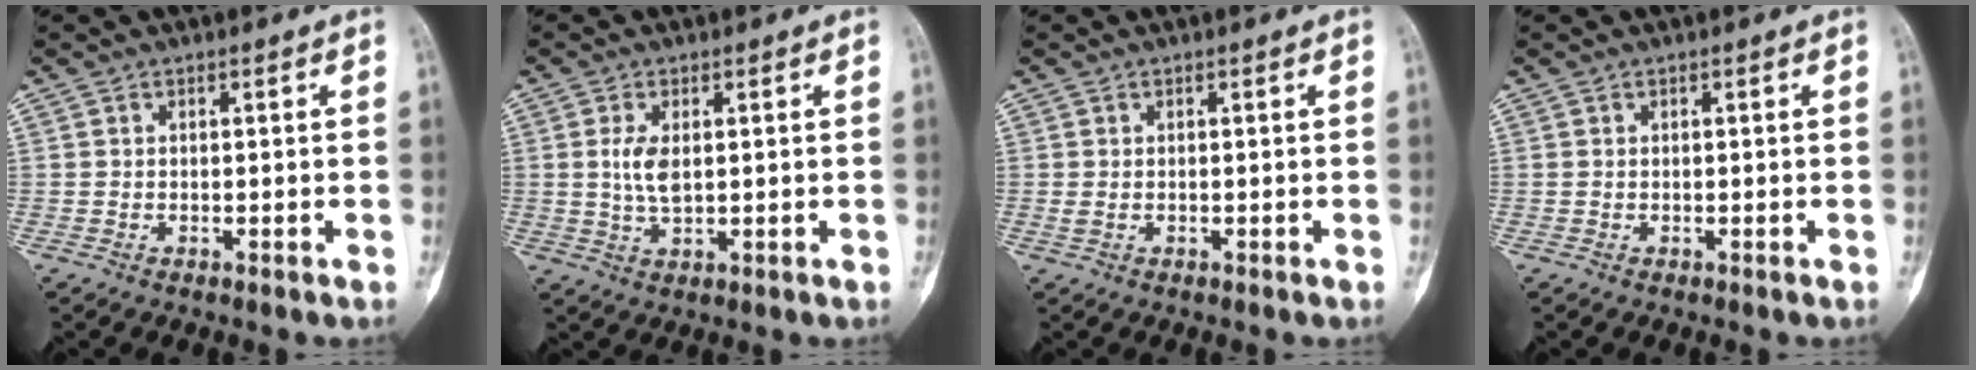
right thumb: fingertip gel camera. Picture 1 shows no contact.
{"total": 4.4, "force": [0.7, 2.0, 3.8], "torque": [-0.082, -0.007, 0.018]}
{"total": 0.8, "force": [0.0, 0.4, 0.7], "torque": [-0.019, 0.002, 0.006]}
{"total": 0.0}